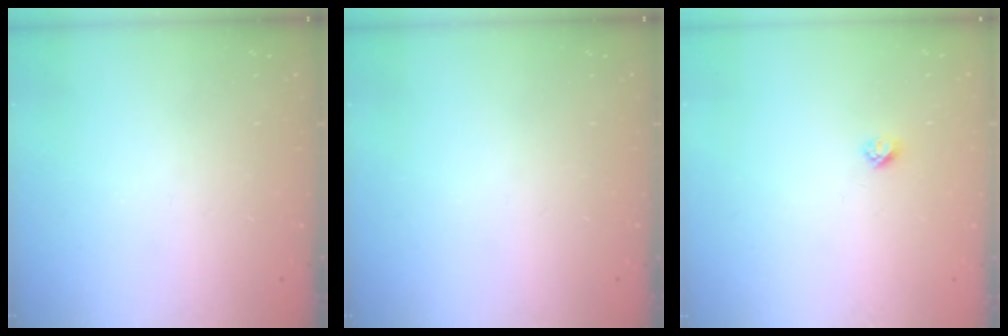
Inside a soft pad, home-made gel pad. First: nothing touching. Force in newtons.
{"total": 0.0}
{"total": 2.7, "press": 2.6, "slide": 0.3}